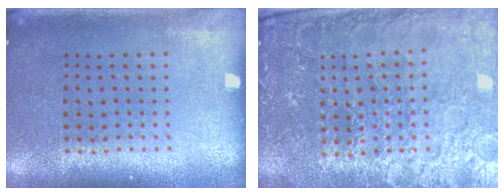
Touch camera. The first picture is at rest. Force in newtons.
{"total": 4.6, "press": 4.3, "slide": 1.4}